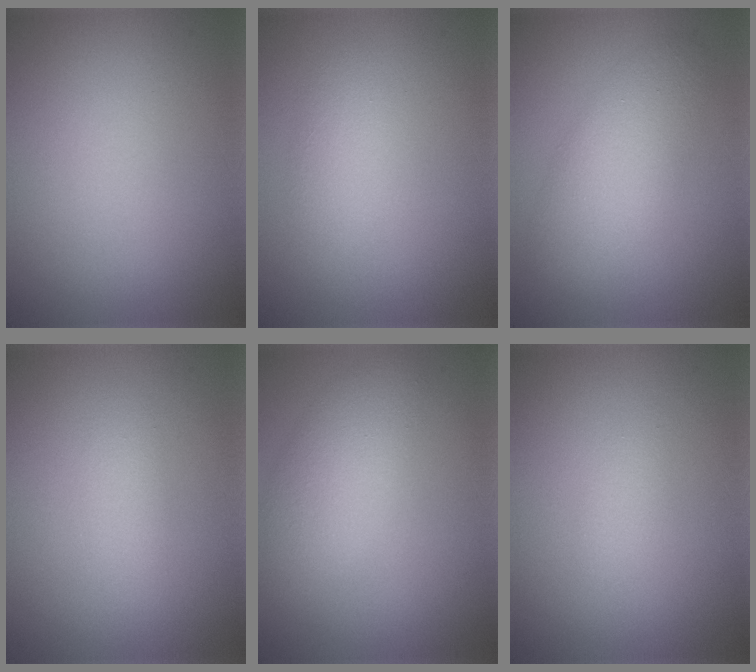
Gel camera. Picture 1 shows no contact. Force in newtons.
{"total": 1.8, "press": 1.8, "slide": 0.0}
{"total": 4.4, "press": 4.4, "slide": 0.1}
{"total": 1.5, "press": 1.5, "slide": 0.1}
{"total": 3.9, "press": 3.9, "slide": 0.2}
{"total": 0.9, "press": 0.9, "slide": 0.0}